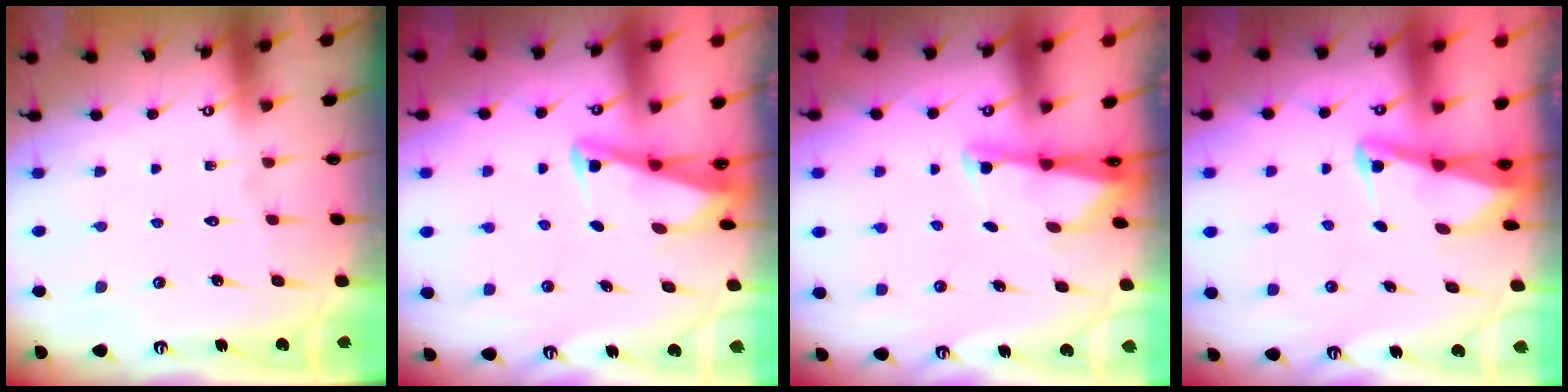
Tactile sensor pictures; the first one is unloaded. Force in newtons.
{"total": 2.7, "press": 2.7, "slide": 0.3}
{"total": 1.8, "press": 1.8, "slide": 0.4}
{"total": 2.5, "press": 2.5, "slide": 0.6}